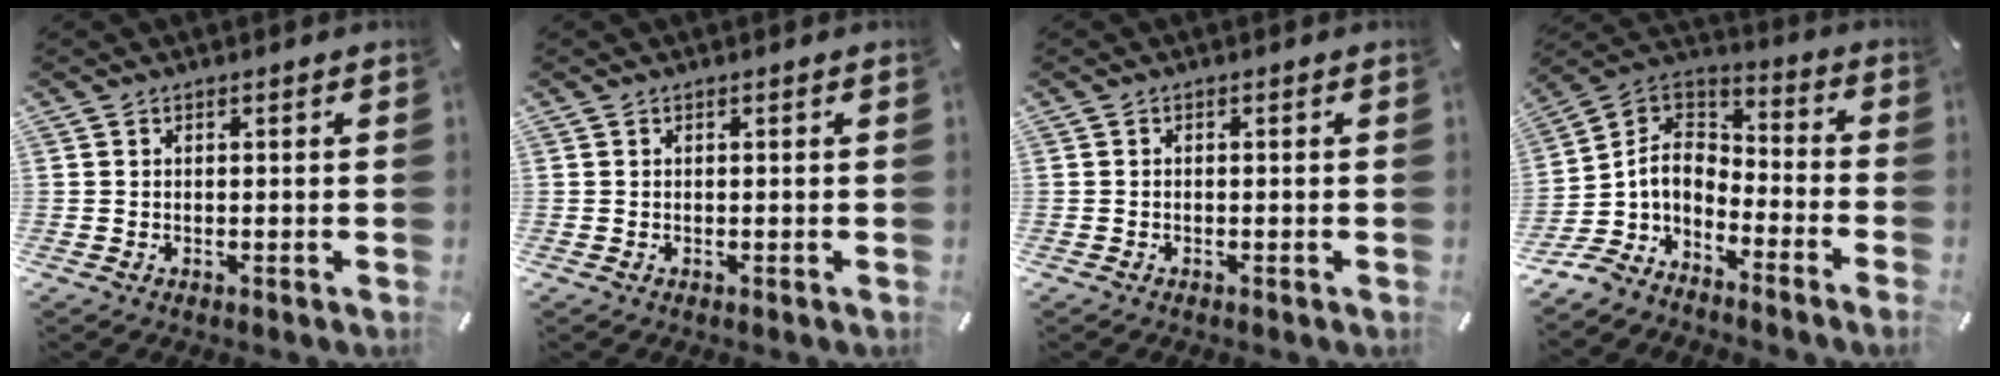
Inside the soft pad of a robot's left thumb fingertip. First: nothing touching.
{"total": 0.0}
{"total": 0.5, "force": [-0.4, 0.2, 0.3], "torque": [-0.005, -0.002, -0.008]}
{"total": 6.0, "force": [-3.6, 3.9, 2.7], "torque": [-0.087, -0.013, -0.078]}